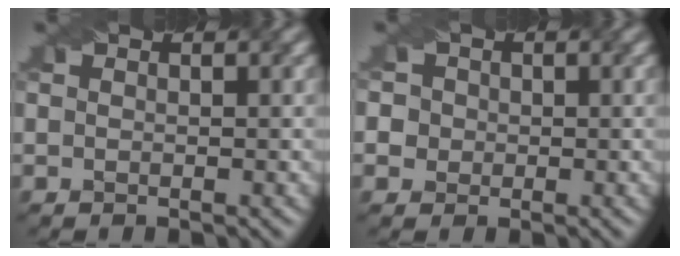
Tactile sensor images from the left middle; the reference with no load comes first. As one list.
[{"total": 4.6, "force": [0.9, 4.3, 1.5], "torque": [-0.025, 0.035, -0.006]}]